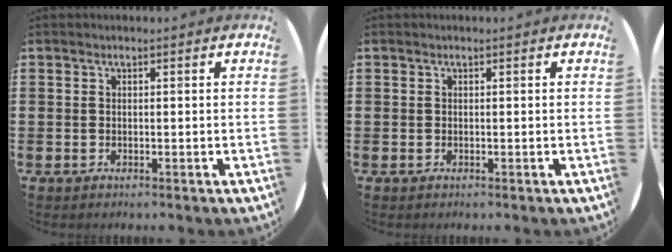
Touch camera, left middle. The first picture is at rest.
{"total": 0.0}